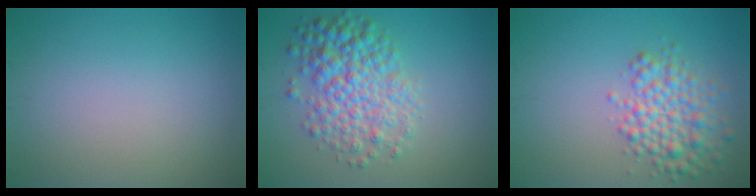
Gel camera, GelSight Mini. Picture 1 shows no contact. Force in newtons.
{"total": 5.8, "press": 5.8, "slide": 0.1}
{"total": 4.5, "press": 4.5, "slide": 0.2}